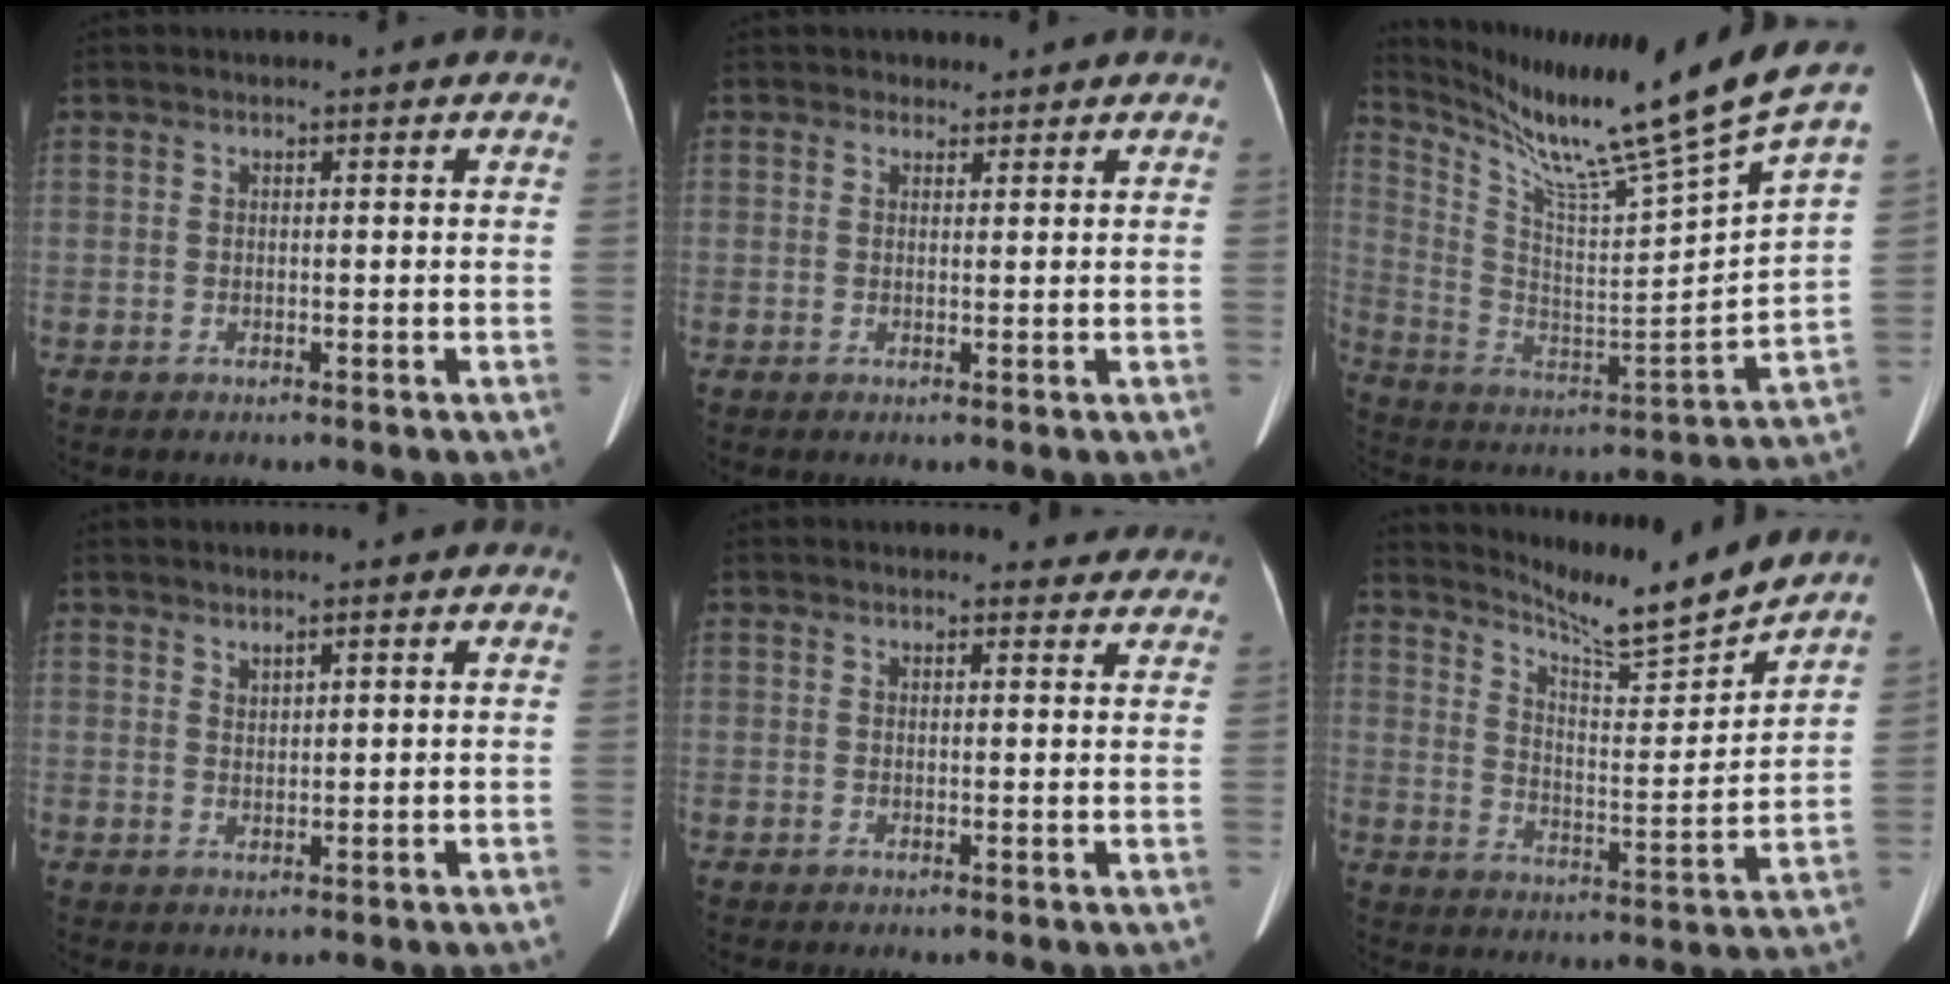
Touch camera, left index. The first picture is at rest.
{"total": 1.0, "force": [0.7, 0.7, -0.1], "torque": [0.002, -0.004, 0.006]}
{"total": 26.3, "force": [20.9, -2.0, 15.8], "torque": [-0.276, -0.063, 0.328]}
{"total": 1.3, "force": [1.0, 0.3, 0.8], "torque": [-0.017, 0.003, 0.020]}
{"total": 4.2, "force": [4.0, 1.3, 0.3], "torque": [0.008, -0.003, 0.029]}
{"total": 11.8, "force": [11.4, -1.7, 2.6], "torque": [-0.056, -0.036, 0.182]}